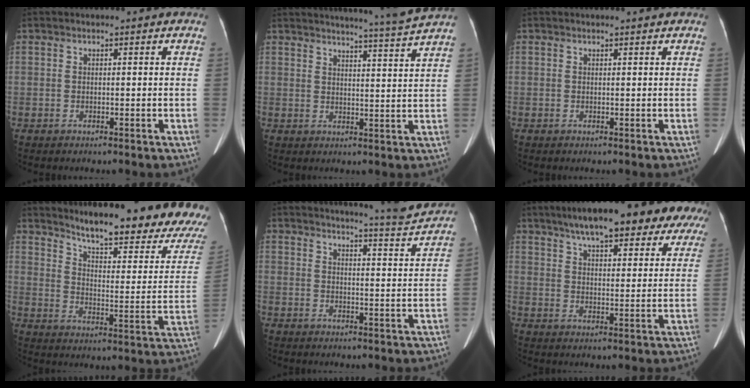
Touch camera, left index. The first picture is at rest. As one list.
[{"total": 9.2, "force": [8.5, -2.6, 2.4], "torque": [-0.040, -0.034, 0.108]}, {"total": 0.8, "force": [0.8, 0.2, 0.2], "torque": [-0.009, 0.011, 0.012]}, {"total": 23.3, "force": [19.5, 2.7, 12.4], "torque": [-0.175, -0.070, 0.249]}, {"total": 9.9, "force": [9.6, -1.3, 2.1], "torque": [-0.042, -0.031, 0.122]}, {"total": 21.1, "force": [16.7, 4.9, 11.9], "torque": [-0.167, 0.037, 0.215]}]